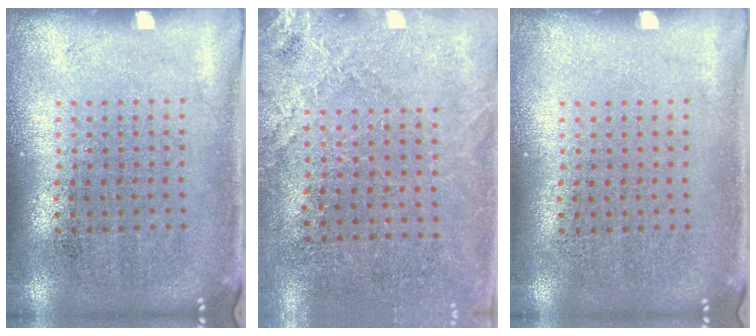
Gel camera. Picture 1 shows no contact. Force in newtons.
{"total": 2.6, "press": 2.4, "slide": 1.0}
{"total": 0.0}